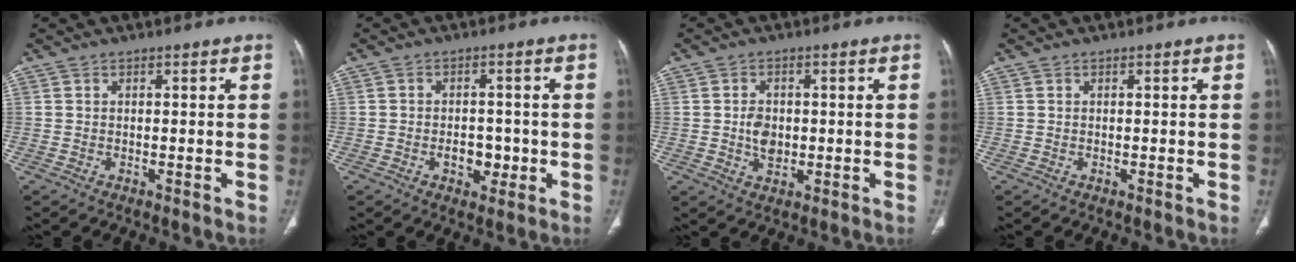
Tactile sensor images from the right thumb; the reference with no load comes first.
{"total": 8.8, "force": [-2.2, 5.7, 6.3], "torque": [-0.055, 0.016, -0.024]}
{"total": 4.3, "force": [-0.1, 3.1, 2.9], "torque": [-0.042, 0.000, 0.000]}
{"total": 0.0}